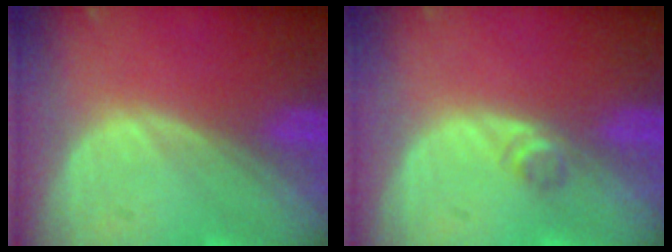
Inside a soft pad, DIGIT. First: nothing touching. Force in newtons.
{"total": 1.6, "press": 1.4, "slide": 0.8}